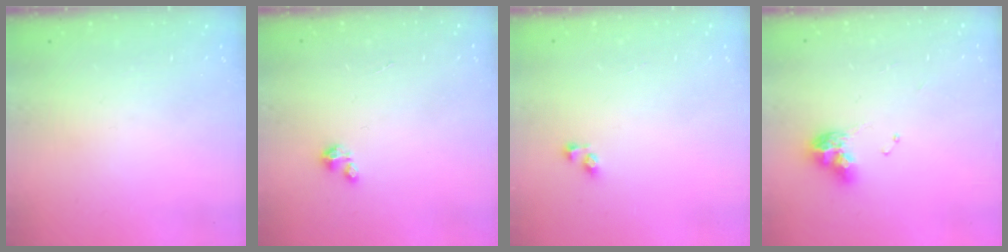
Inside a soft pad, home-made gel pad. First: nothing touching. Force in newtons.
{"total": 1.2, "press": 1.2, "slide": 0.2}
{"total": 4.0, "press": 4.0, "slide": 0.4}
{"total": 8.8, "press": 8.7, "slide": 1.1}